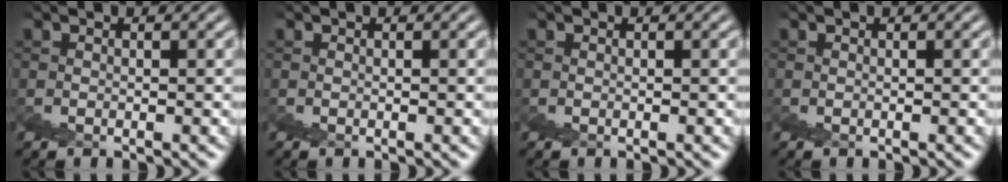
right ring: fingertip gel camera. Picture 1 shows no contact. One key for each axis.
{"total": 2.2, "fx": -0.1, "fy": -2.2, "fz": -0.5, "tx": 0.027, "ty": -0.007, "tz": 0.010}
{"total": 0.0}
{"total": 0.0}